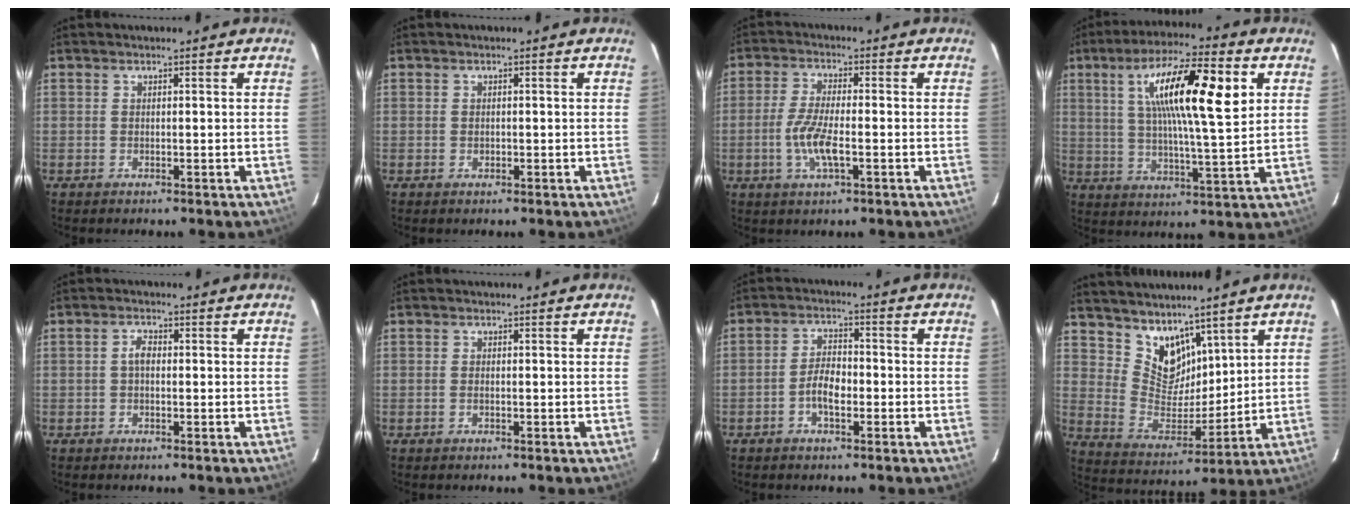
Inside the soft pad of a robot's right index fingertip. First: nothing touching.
{"total": 0.5, "force": [-0.2, 0.5, 0.2], "torque": [-0.004, -0.001, -0.001]}
{"total": 6.4, "force": [-1.9, 1.5, 6.0], "torque": [-0.125, -0.004, -0.037]}
{"total": 17.5, "force": [5.6, 3.3, 16.2], "torque": [-0.277, 0.020, 0.092]}
{"total": 1.9, "force": [-0.1, 1.1, 1.5], "torque": [-0.031, 0.009, -0.002]}
{"total": 0.6, "force": [-0.2, 0.2, 0.5], "torque": [-0.010, 0.002, -0.005]}
{"total": 4.6, "force": [-1.8, 2.0, 3.7], "torque": [-0.079, 0.010, -0.034]}
{"total": 10.3, "force": [7.7, 5.8, 3.5], "torque": [-0.062, -0.001, 0.160]}